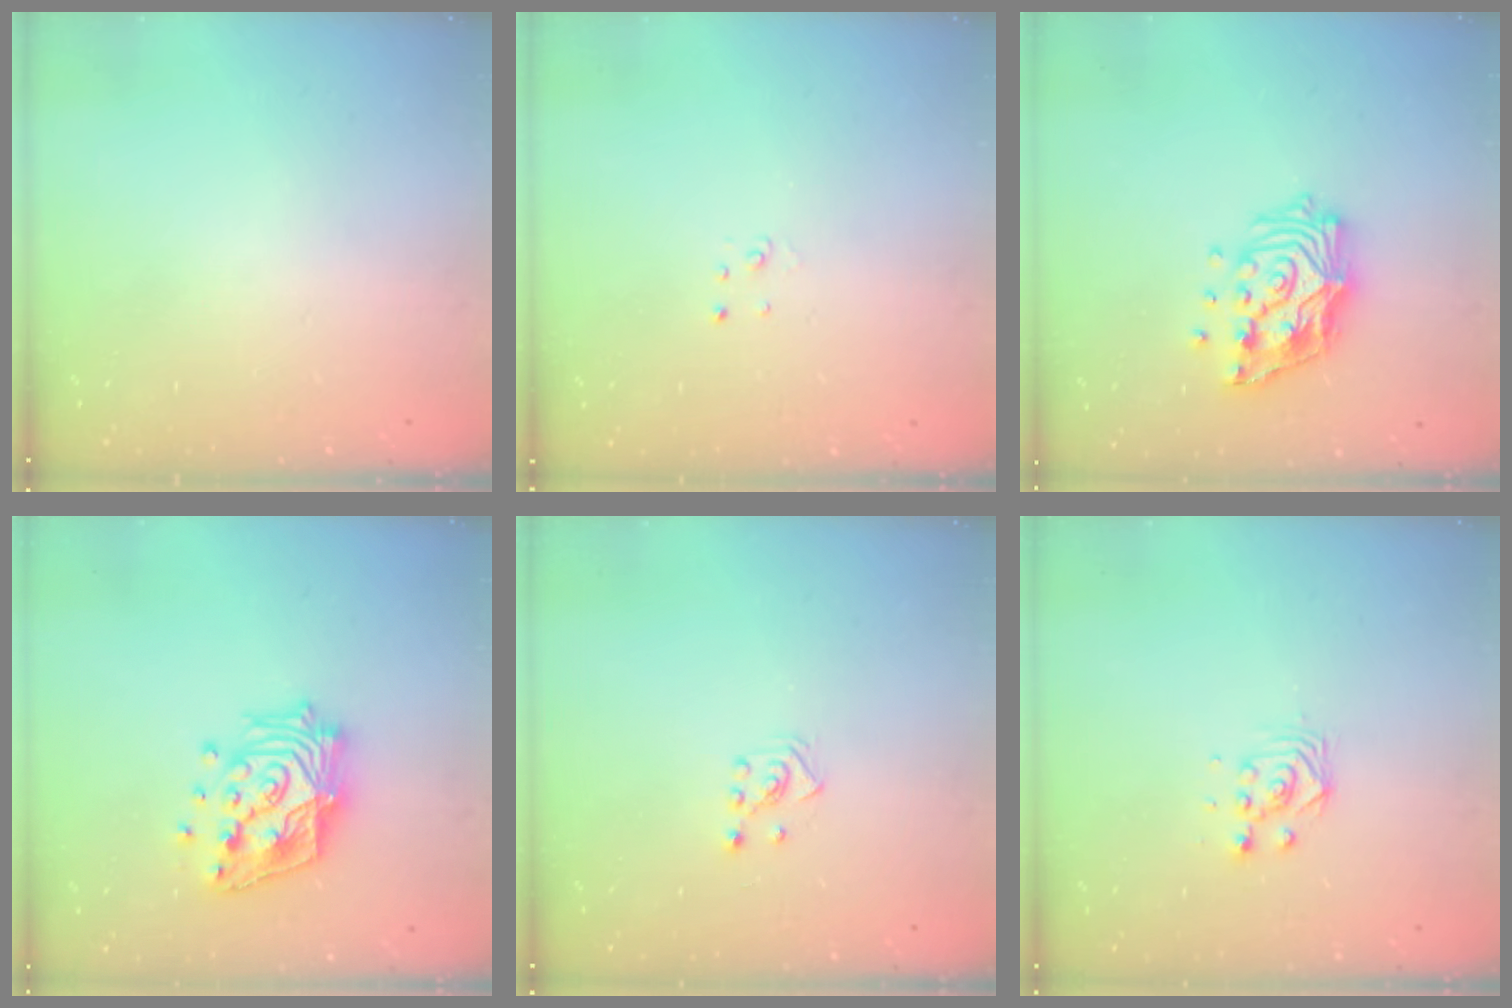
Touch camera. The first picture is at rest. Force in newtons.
{"total": 2.0, "press": 2.0, "slide": 0.2}
{"total": 15.4, "press": 15.3, "slide": 2.1}
{"total": 18.8, "press": 18.7, "slide": 1.6}
{"total": 2.3, "press": 2.2, "slide": 0.7}
{"total": 3.0, "press": 3.0, "slide": 0.0}